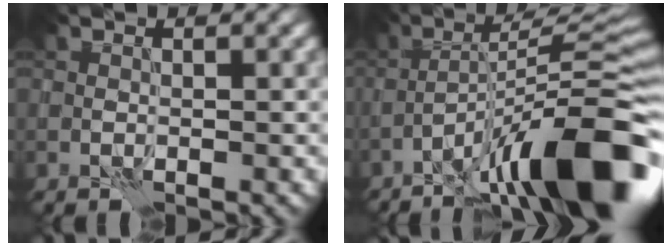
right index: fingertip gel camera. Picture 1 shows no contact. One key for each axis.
{"total": 13.9, "fx": -7.7, "fy": 2.7, "fz": 11.3, "tx": -0.172, "ty": 0.015, "tz": -0.126}